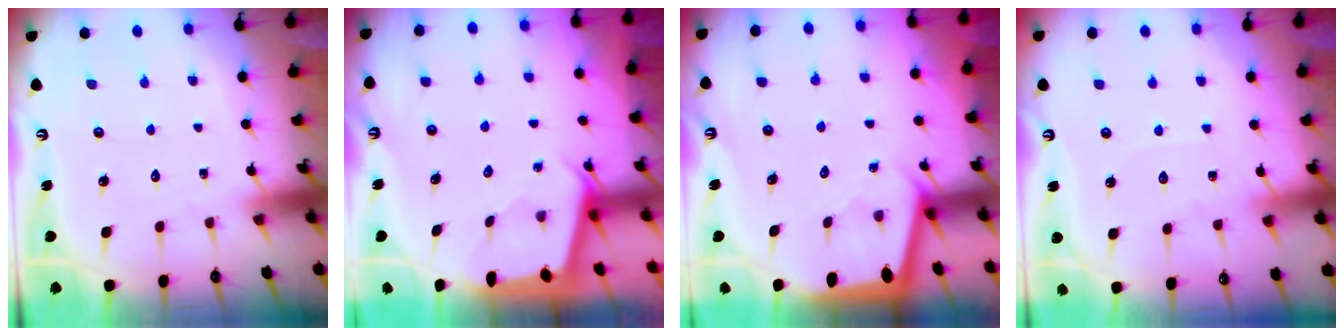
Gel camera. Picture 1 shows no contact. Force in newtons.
{"total": 2.0, "press": 2.0, "slide": 0.3}
{"total": 1.9, "press": 1.9, "slide": 0.1}
{"total": 3.1, "press": 3.1, "slide": 0.5}